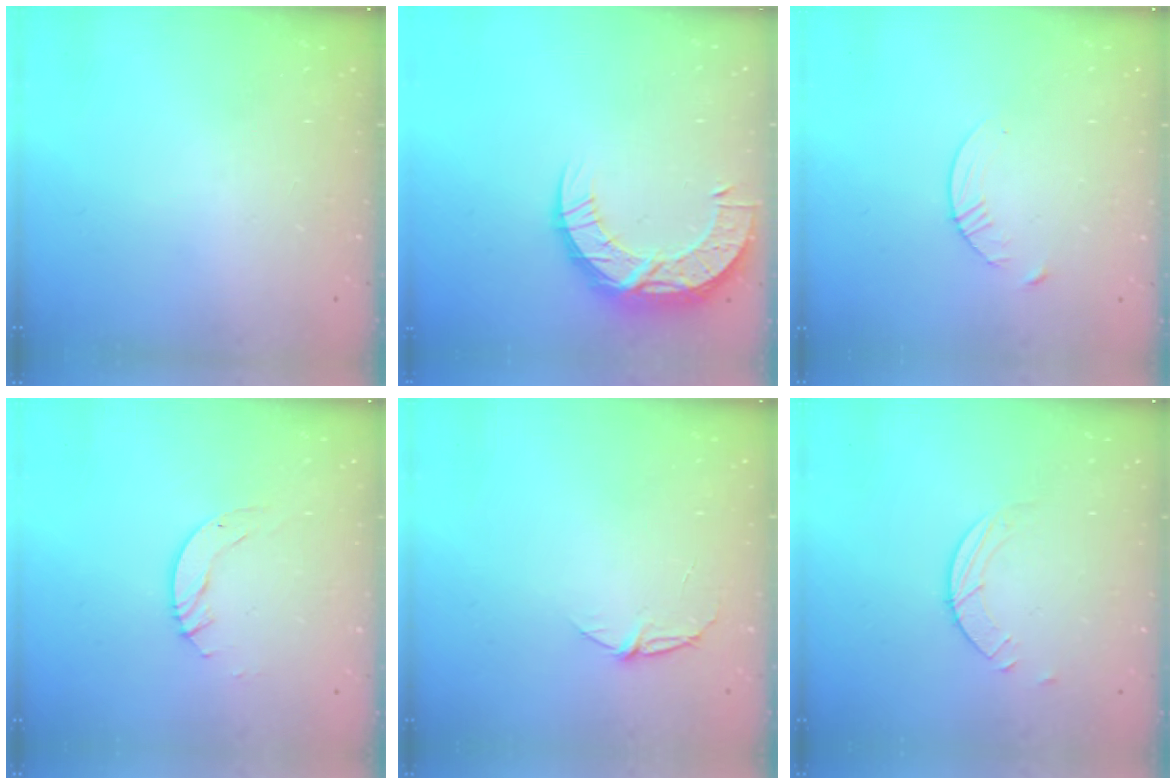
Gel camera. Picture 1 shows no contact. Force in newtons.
{"total": 12.8, "press": 12.8, "slide": 0.9}
{"total": 3.1, "press": 3.1, "slide": 0.4}
{"total": 4.0, "press": 4.0, "slide": 0.3}
{"total": 4.9, "press": 4.9, "slide": 0.6}
{"total": 2.5, "press": 2.4, "slide": 0.2}